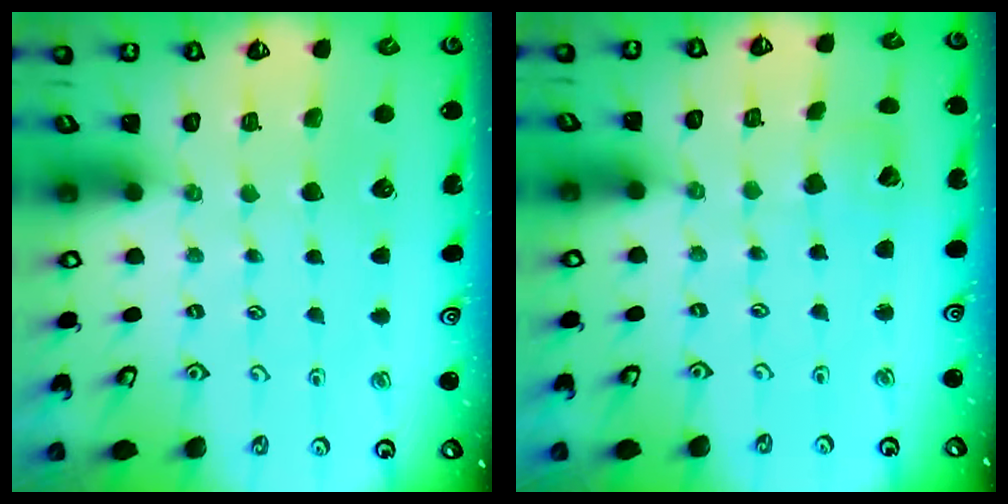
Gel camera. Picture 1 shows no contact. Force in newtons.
{"total": 2.1, "press": 2.1, "slide": 0.2}